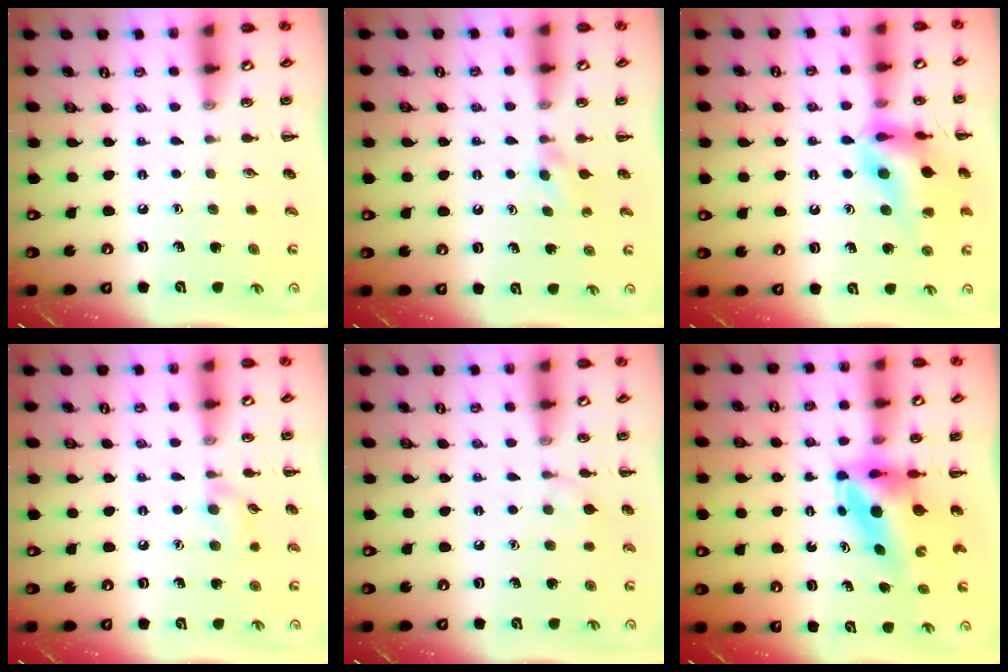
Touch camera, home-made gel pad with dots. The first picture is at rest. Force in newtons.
{"total": 2.0, "press": 1.8, "slide": 0.9}
{"total": 15.1, "press": 15.1, "slide": 1.3}
{"total": 7.3, "press": 7.0, "slide": 2.0}
{"total": 5.2, "press": 4.8, "slide": 1.9}
{"total": 6.3, "press": 6.0, "slide": 1.8}